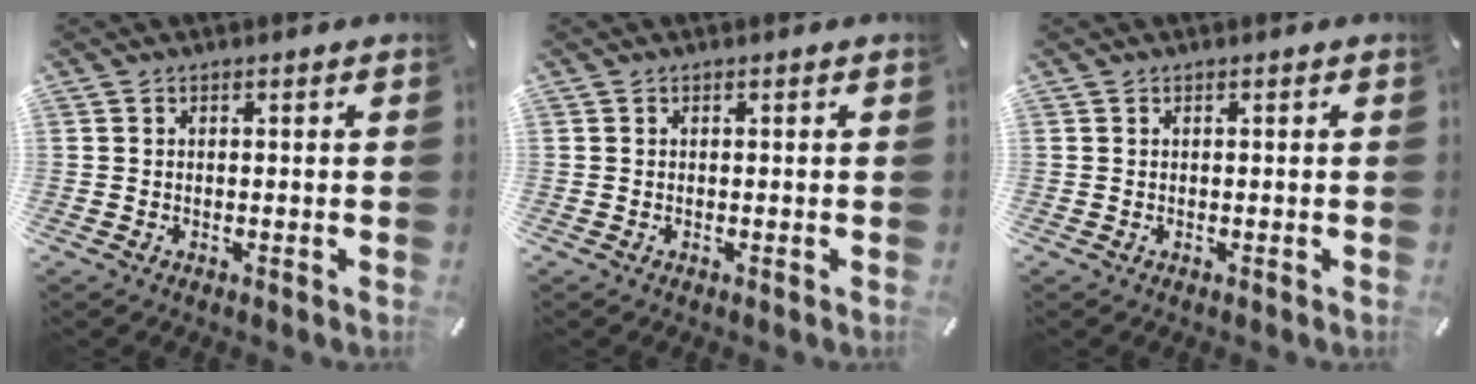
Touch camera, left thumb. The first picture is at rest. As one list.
[{"total": 0.0}, {"total": 0.0}]